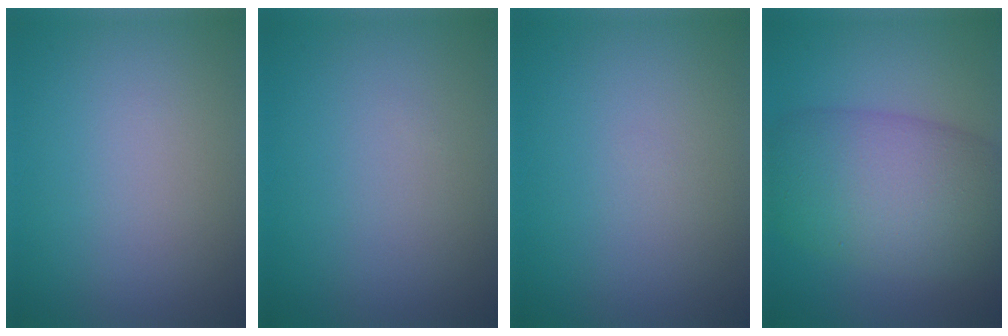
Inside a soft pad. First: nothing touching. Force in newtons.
{"total": 0.0}
{"total": 0.0}
{"total": 9.7, "press": 9.7, "slide": 0.5}